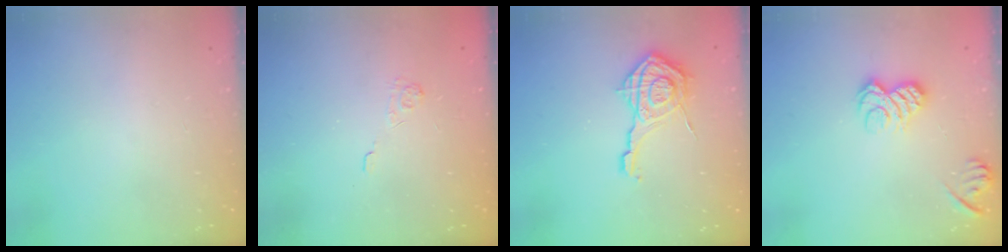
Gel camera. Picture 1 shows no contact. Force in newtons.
{"total": 2.1, "press": 1.5, "slide": 1.4}
{"total": 13.6, "press": 13.5, "slide": 1.4}
{"total": 8.7, "press": 8.7, "slide": 0.3}